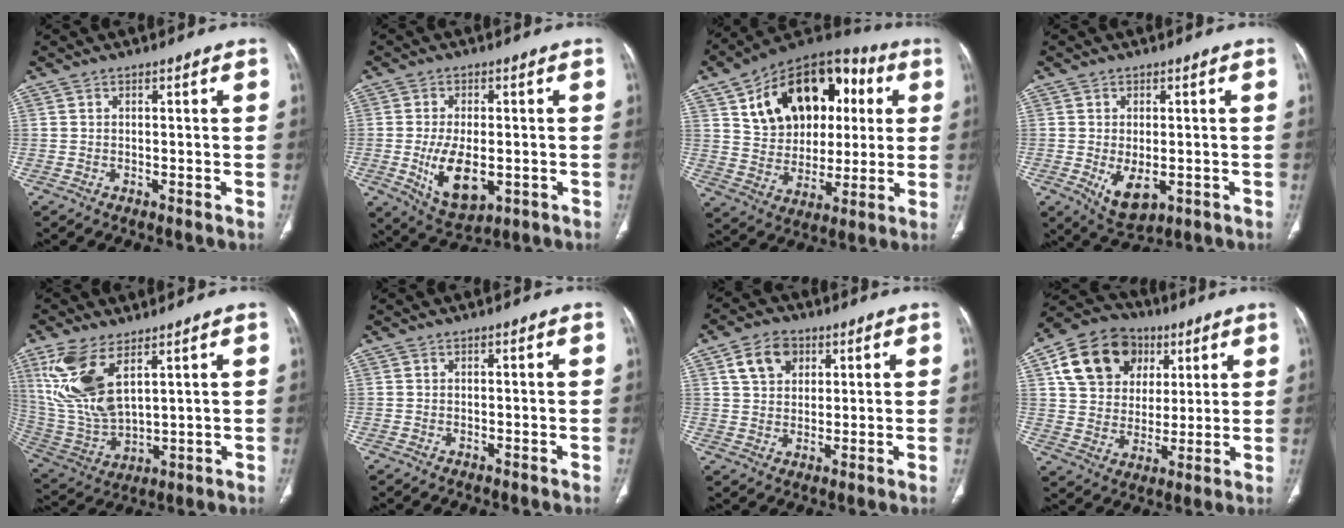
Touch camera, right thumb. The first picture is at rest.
{"total": 10.3, "force": [-2.1, 5.5, 8.4], "torque": [-0.137, -0.008, -0.021]}
{"total": 23.2, "force": [6.6, 16.1, 15.4], "torque": [-0.198, 0.014, 0.106]}
{"total": 6.7, "force": [-1.6, 3.8, 5.3], "torque": [-0.079, -0.009, -0.012]}
{"total": 14.4, "force": [6.8, 6.4, 10.9], "torque": [-0.236, -0.026, 0.154]}
{"total": 0.0}
{"total": 7.4, "force": [3.2, 5.5, 3.8], "torque": [-0.038, -0.006, 0.055]}
{"total": 17.1, "force": [6.8, 13.5, 8.1], "torque": [-0.116, 0.004, 0.118]}